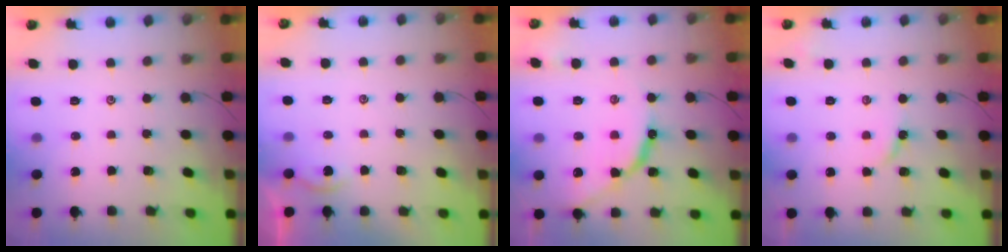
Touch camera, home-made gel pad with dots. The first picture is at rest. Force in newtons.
{"total": 1.2, "press": 1.2, "slide": 0.2}
{"total": 10.9, "press": 10.8, "slide": 1.1}
{"total": 5.8, "press": 5.7, "slide": 0.8}